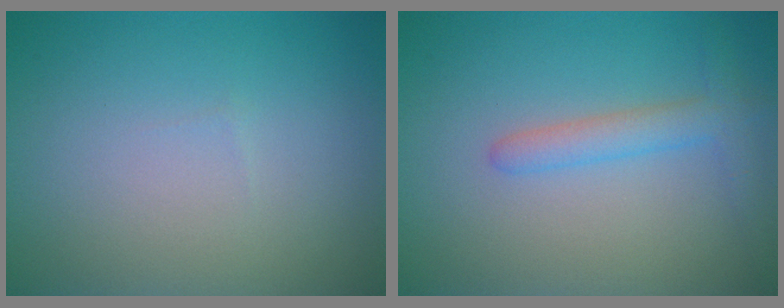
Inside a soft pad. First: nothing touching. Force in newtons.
{"total": 2.5, "press": 2.5, "slide": 0.2}